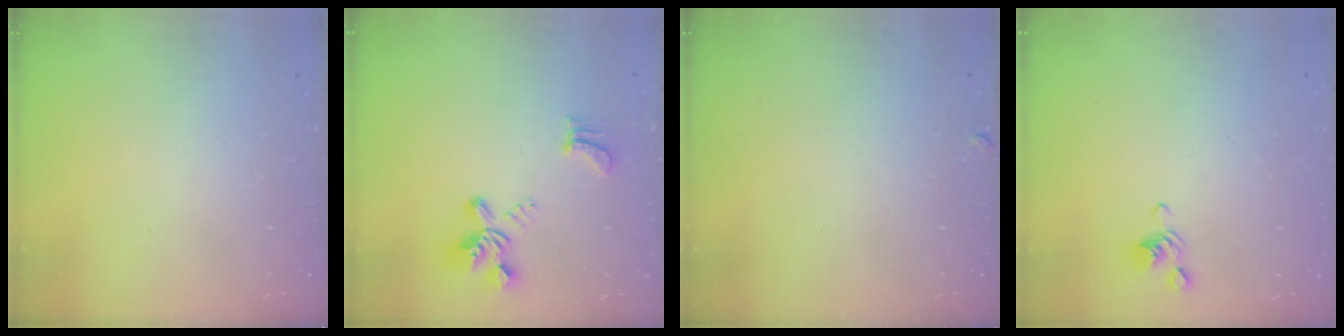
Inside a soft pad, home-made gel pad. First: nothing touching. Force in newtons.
{"total": 4.2, "press": 3.9, "slide": 1.4}
{"total": 0.0}
{"total": 2.8, "press": 2.8, "slide": 0.3}